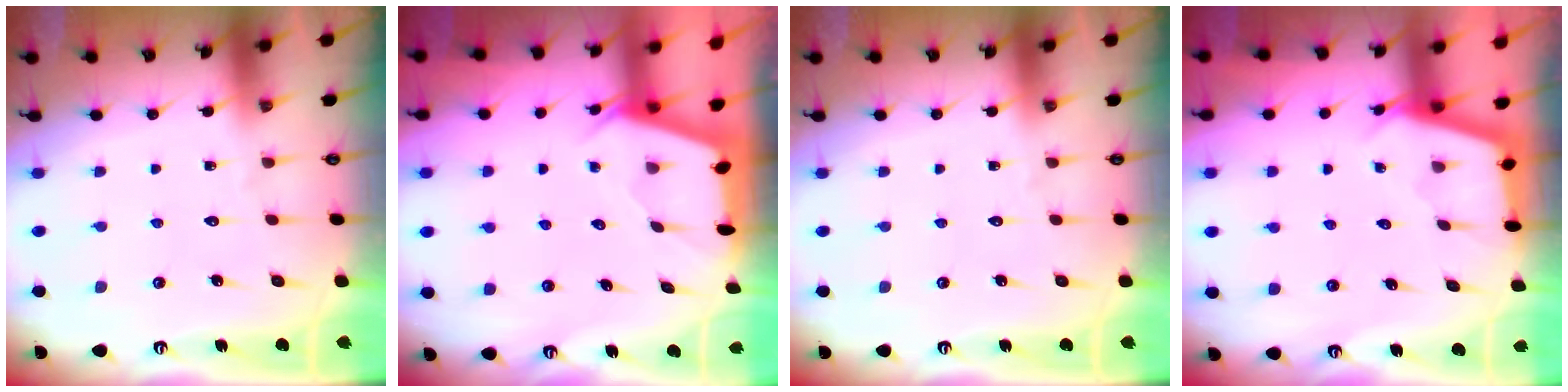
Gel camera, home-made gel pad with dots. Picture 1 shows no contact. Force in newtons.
{"total": 2.0, "press": 2.0, "slide": 0.3}
{"total": 0.0}
{"total": 2.9, "press": 2.9, "slide": 0.4}